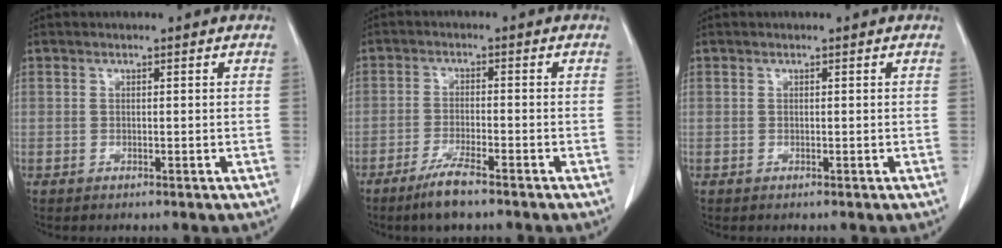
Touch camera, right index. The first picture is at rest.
{"total": 5.1, "force": [-3.7, 0.4, 3.4], "torque": [-0.071, -0.010, -0.069]}
{"total": 0.0}